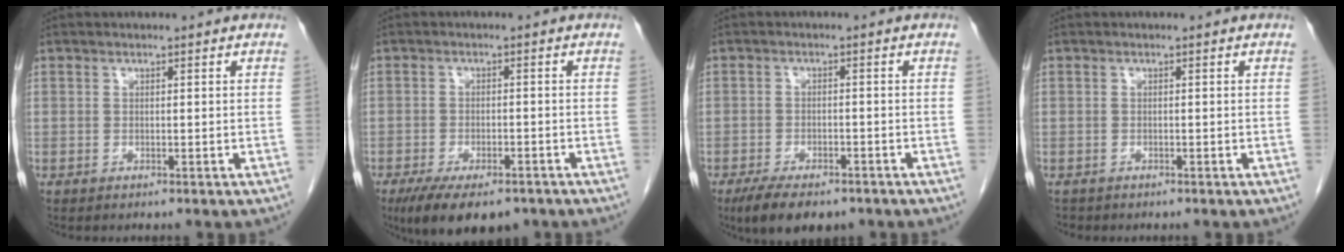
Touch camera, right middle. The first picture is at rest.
{"total": 10.8, "force": [-7.8, 4.2, 6.3], "torque": [-0.099, -0.010, -0.116]}
{"total": 8.4, "force": [-6.2, 3.4, 4.7], "torque": [-0.071, -0.006, -0.093]}
{"total": 0.7, "force": [-0.6, 0.4, 0.0], "torque": [-0.008, 0.000, -0.010]}